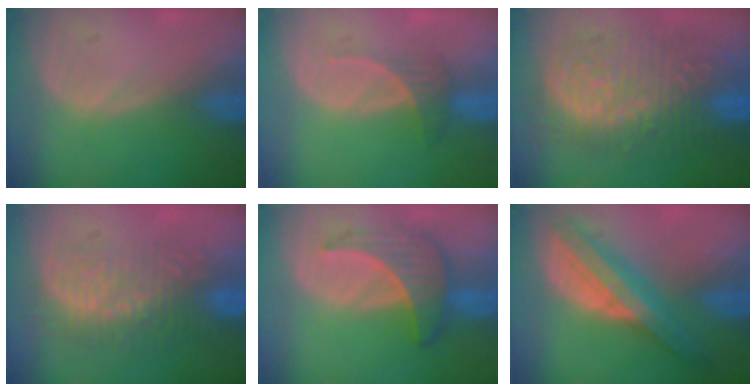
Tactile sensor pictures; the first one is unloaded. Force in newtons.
{"total": 2.8, "press": 2.7, "slide": 0.9}
{"total": 13.2, "press": 13.2, "slide": 1.4}
{"total": 9.1, "press": 8.6, "slide": 2.8}
{"total": 6.5, "press": 6.4, "slide": 1.1}
{"total": 8.6, "press": 8.5, "slide": 0.4}